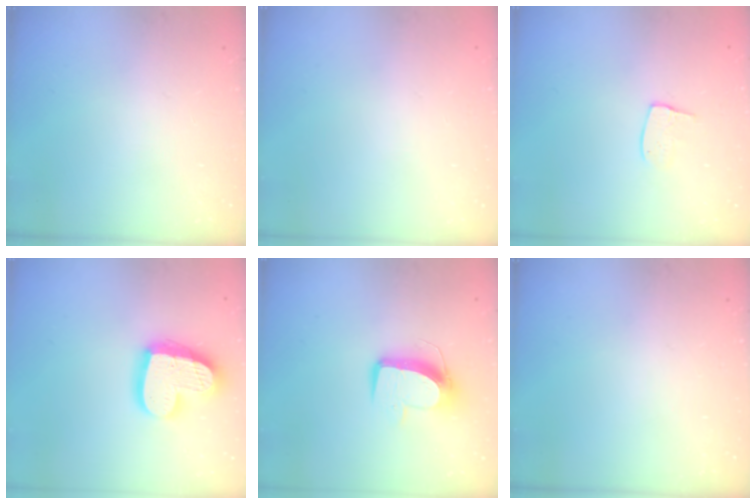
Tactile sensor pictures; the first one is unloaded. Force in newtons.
{"total": 0.0}
{"total": 7.5, "press": 7.5, "slide": 0.4}
{"total": 18.9, "press": 18.8, "slide": 1.7}
{"total": 9.8, "press": 9.8, "slide": 0.5}
{"total": 0.0}